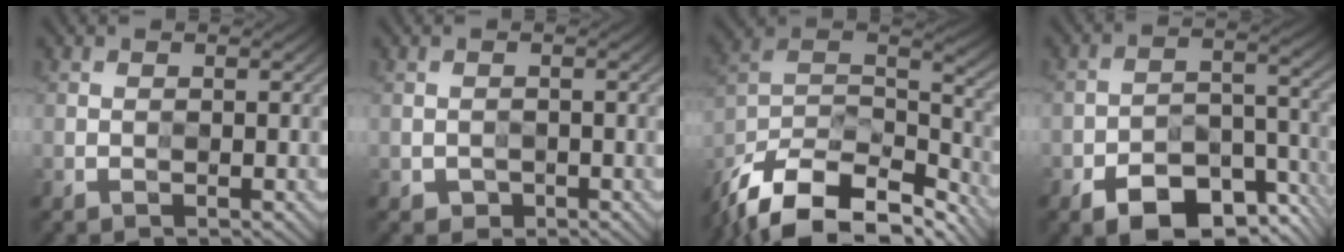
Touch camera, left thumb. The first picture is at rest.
{"total": 1.3, "force": [-0.7, 1.0, 0.5], "torque": [-0.008, -0.005, -0.013]}
{"total": 17.2, "force": [-12.7, 7.1, 9.2], "torque": [-0.218, -0.021, -0.198]}
{"total": 10.8, "force": [-6.7, 5.4, 6.5], "torque": [-0.101, -0.013, -0.112]}